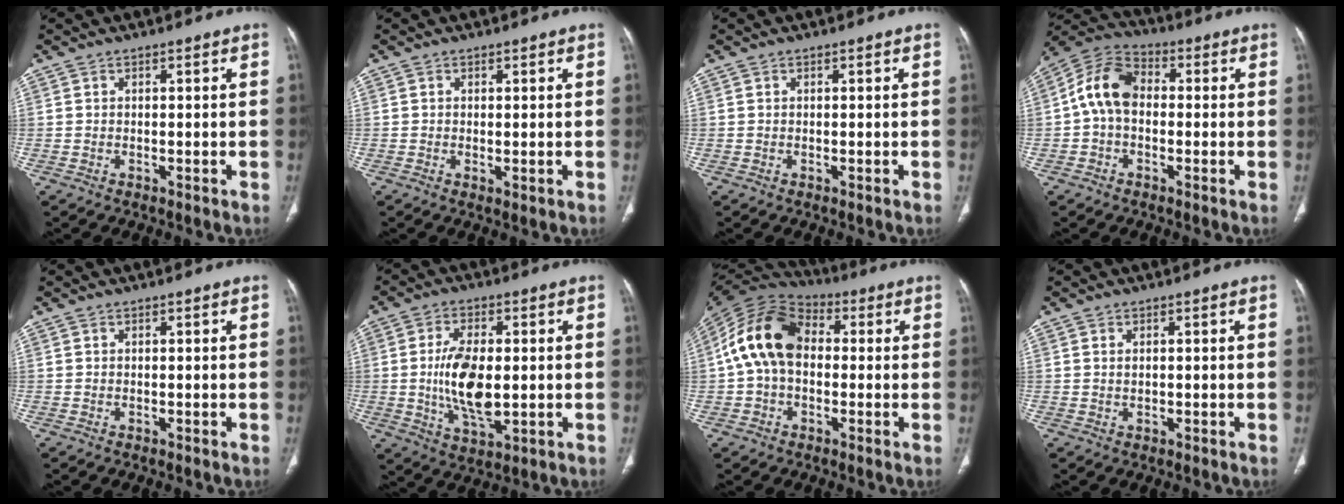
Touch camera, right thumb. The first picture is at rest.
{"total": 1.0, "force": [-0.1, 0.4, 0.9], "torque": [-0.022, -0.006, 0.002]}
{"total": 0.0}
{"total": 9.8, "force": [-0.1, 6.9, 7.0], "torque": [-0.119, 0.029, -0.017]}
{"total": 0.0}
{"total": 11.8, "force": [-0.2, 5.7, 10.3], "torque": [-0.190, -0.013, 0.003]}
{"total": 14.6, "force": [0.7, 10.1, 10.5], "torque": [-0.189, 0.037, -0.003]}
{"total": 1.1, "force": [0.4, 0.6, 0.8], "torque": [-0.018, -0.001, 0.010]}